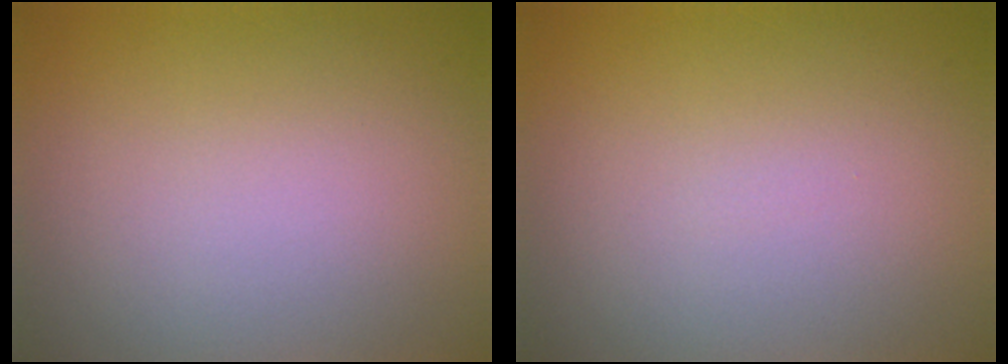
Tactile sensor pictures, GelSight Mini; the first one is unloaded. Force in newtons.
{"total": 0.0}